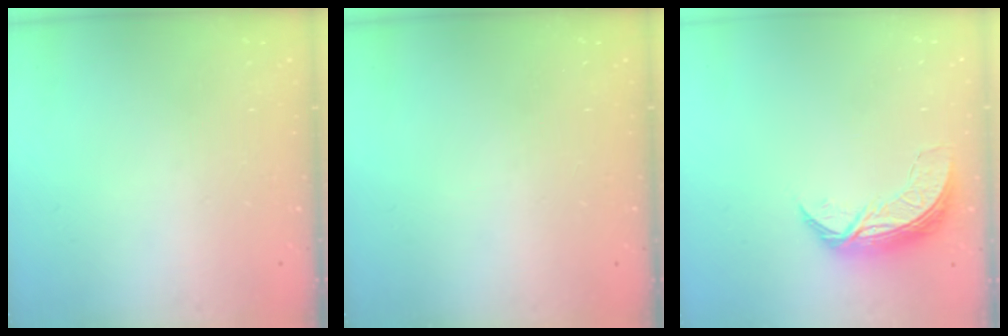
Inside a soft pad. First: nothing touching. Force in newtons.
{"total": 0.0}
{"total": 7.8, "press": 7.8, "slide": 0.5}